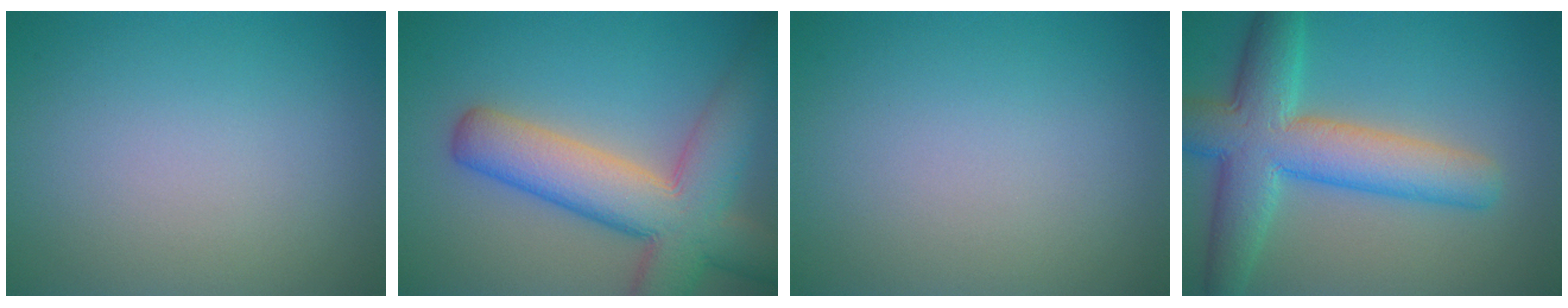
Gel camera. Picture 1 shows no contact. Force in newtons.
{"total": 9.7, "press": 9.7, "slide": 0.5}
{"total": 0.0}
{"total": 8.4, "press": 8.4, "slide": 0.3}